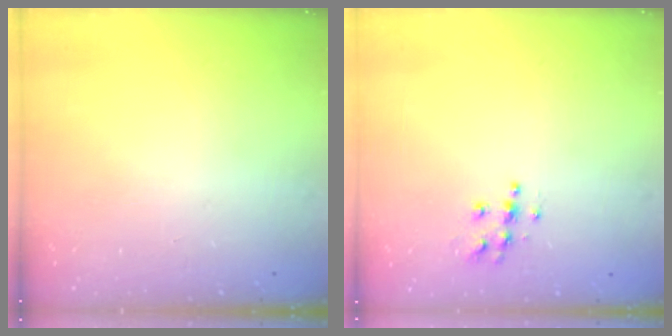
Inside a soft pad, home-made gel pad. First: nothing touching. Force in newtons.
{"total": 6.6, "press": 6.6, "slide": 0.3}